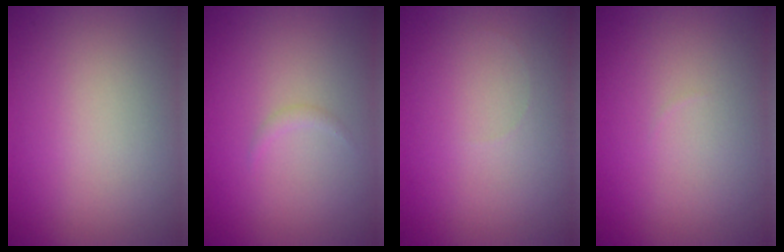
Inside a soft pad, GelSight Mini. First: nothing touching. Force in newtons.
{"total": 0.6, "press": 0.6, "slide": 0.0}
{"total": 0.0}
{"total": 0.0}